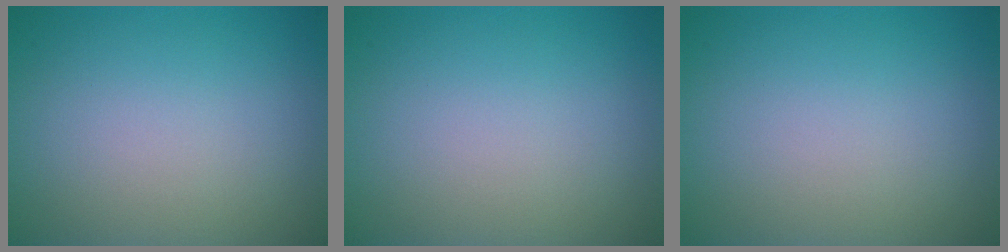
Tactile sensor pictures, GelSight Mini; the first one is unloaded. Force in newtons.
{"total": 0.0}
{"total": 0.0}